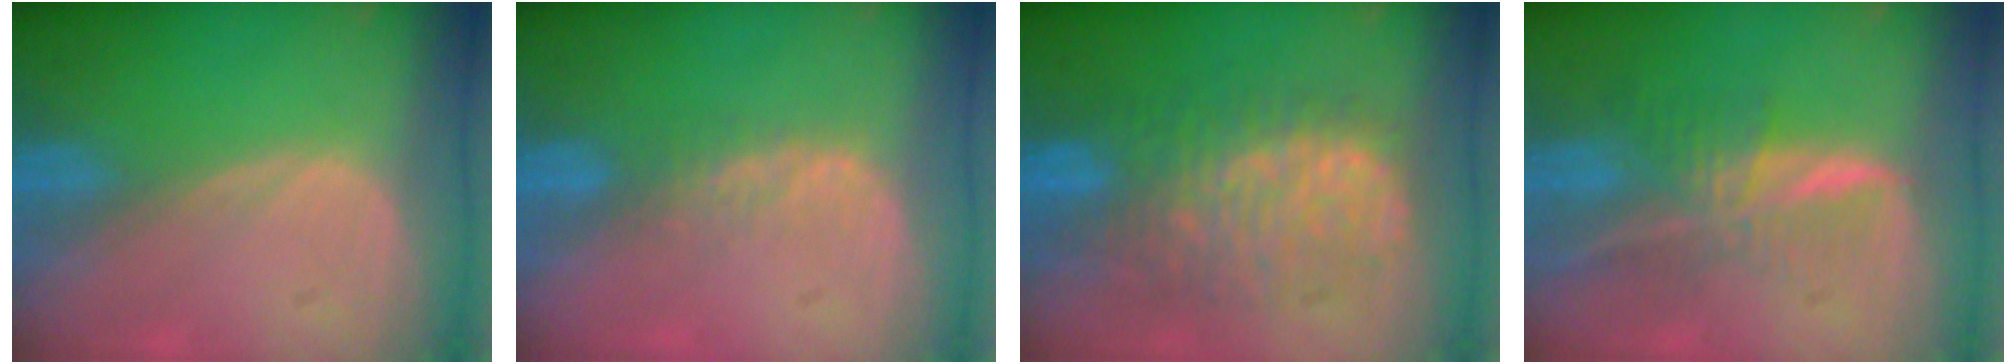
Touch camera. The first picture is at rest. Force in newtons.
{"total": 2.8, "press": 2.4, "slide": 1.5}
{"total": 11.0, "press": 10.9, "slide": 1.3}
{"total": 7.3, "press": 6.1, "slide": 4.0}